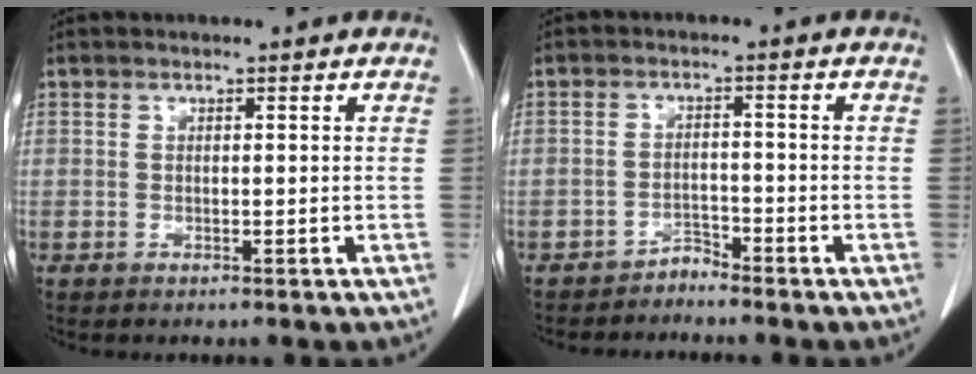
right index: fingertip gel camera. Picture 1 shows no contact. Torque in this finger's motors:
{"motor_torque": [-0.43, -0.38, -0.19, -0.06]}